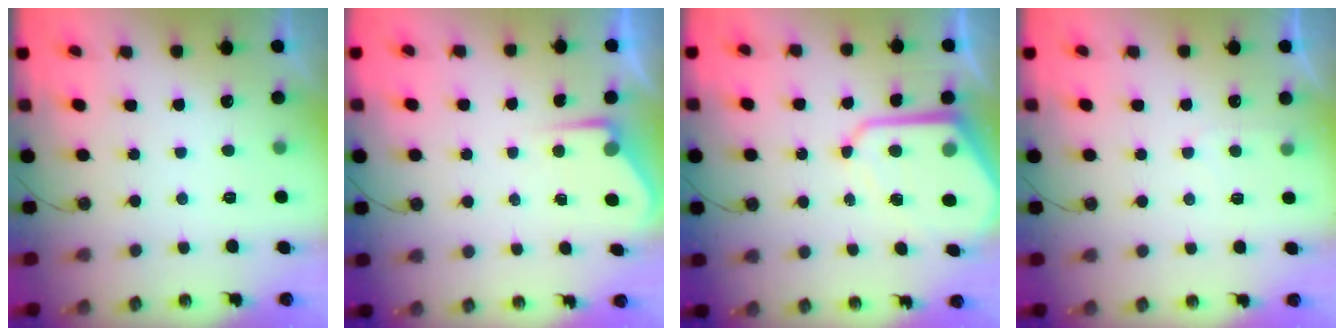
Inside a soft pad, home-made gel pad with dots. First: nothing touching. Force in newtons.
{"total": 4.2, "press": 4.2, "slide": 0.5}
{"total": 10.8, "press": 10.8, "slide": 1.0}
{"total": 3.6, "press": 3.5, "slide": 0.4}